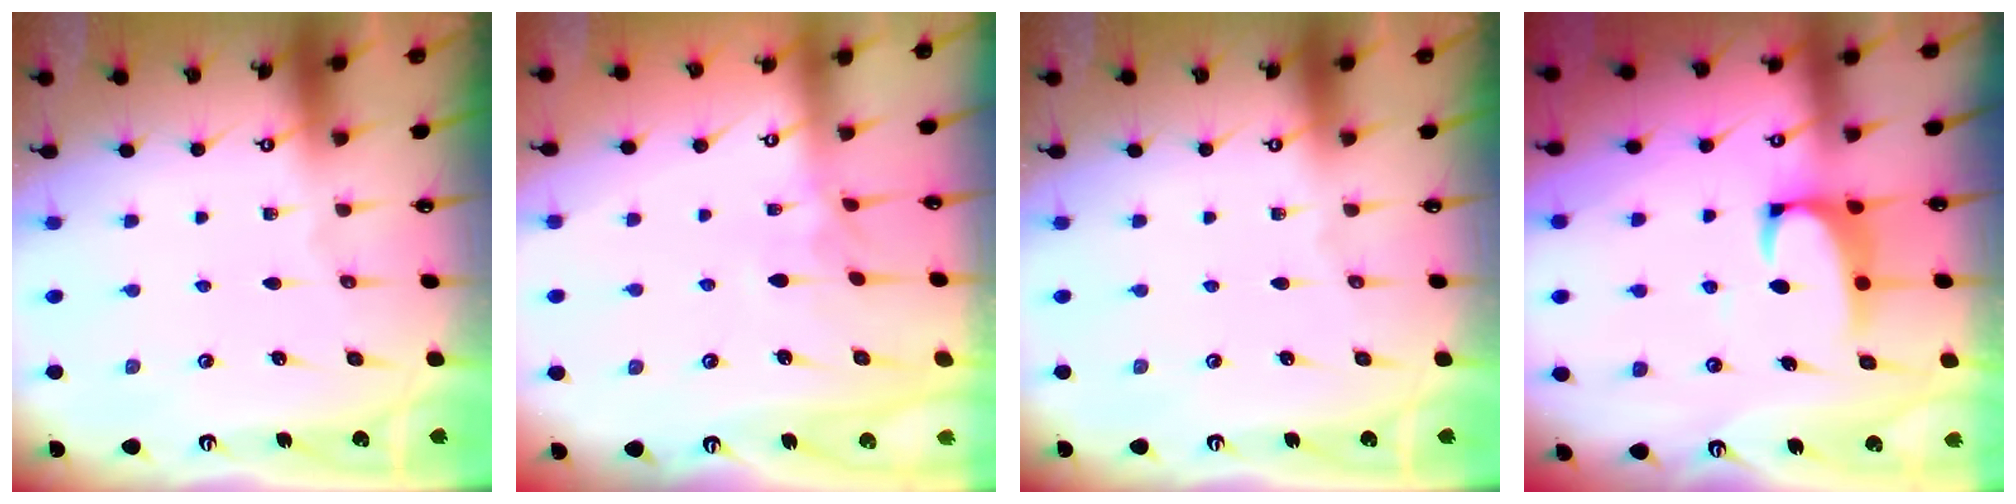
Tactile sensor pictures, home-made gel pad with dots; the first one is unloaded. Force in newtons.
{"total": 4.4, "press": 4.4, "slide": 0.1}
{"total": 0.0}
{"total": 2.1, "press": 1.8, "slide": 0.9}